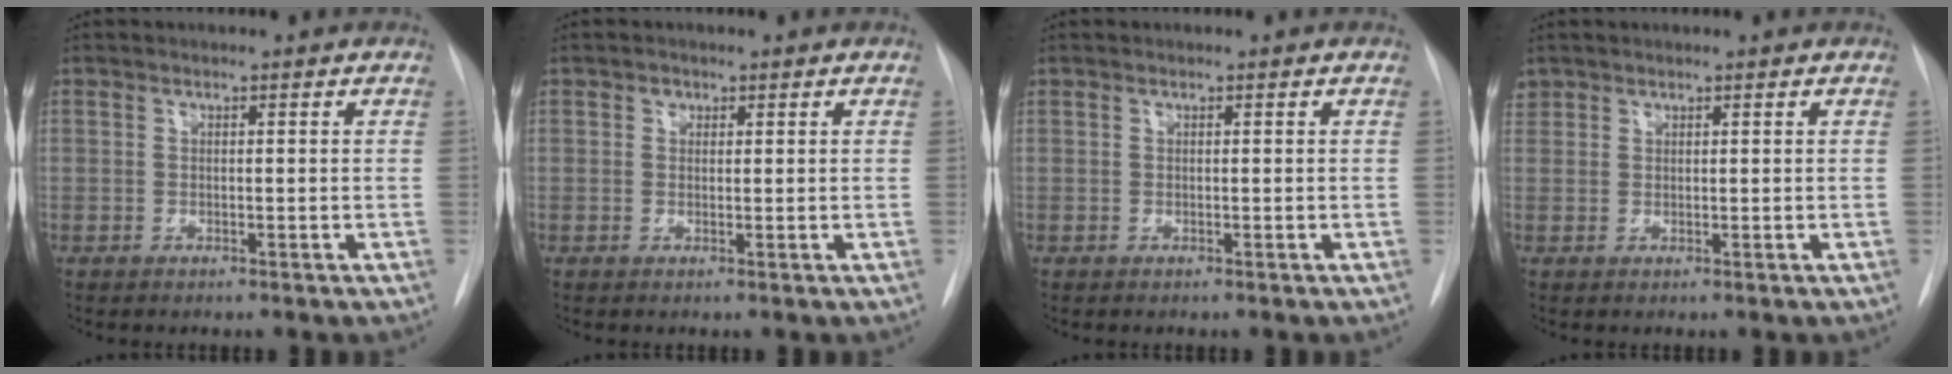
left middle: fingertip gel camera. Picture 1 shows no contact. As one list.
[{"total": 1.0, "force": [0.5, 0.8, 0.2], "torque": [0.002, 0.001, 0.005]}, {"total": 0.0}, {"total": 1.7, "force": [1.2, 1.2, 0.0], "torque": [0.003, 0.013, 0.023]}]